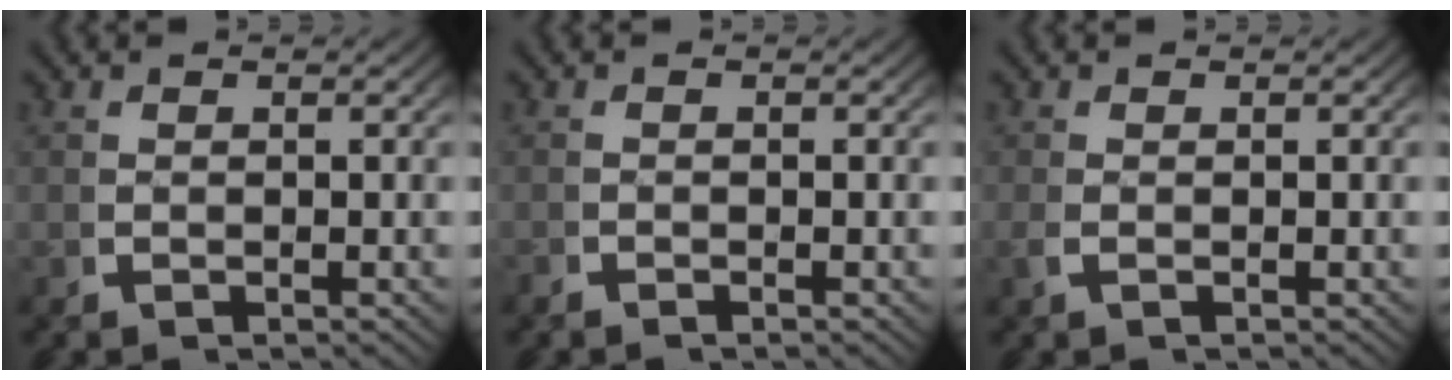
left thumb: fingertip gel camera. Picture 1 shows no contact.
{"total": 0.5, "force": [-0.5, 0.0, -0.1], "torque": [0.006, -0.004, -0.012]}
{"total": 0.6, "force": [-0.1, 0.2, 0.6], "torque": [-0.021, -0.002, 0.001]}